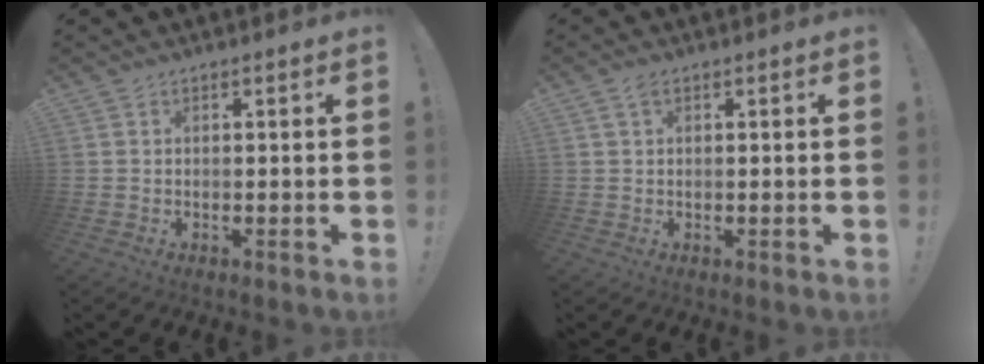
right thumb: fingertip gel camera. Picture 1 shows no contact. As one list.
[{"total": 1.8, "force": [0.9, 0.9, 1.3], "torque": [-0.025, 0.001, 0.016]}]